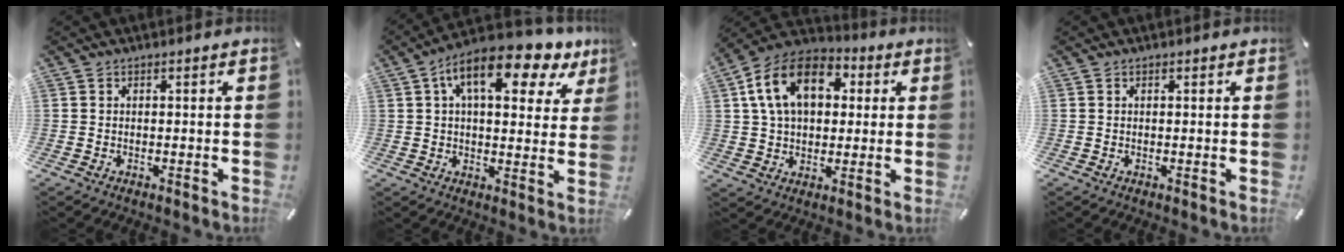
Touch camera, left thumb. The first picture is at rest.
{"total": 13.9, "force": [7.1, 6.0, 10.3], "torque": [-0.161, -0.025, 0.115]}
{"total": 15.3, "force": [4.3, 10.8, 9.9], "torque": [-0.199, 0.011, 0.077]}
{"total": 0.0}